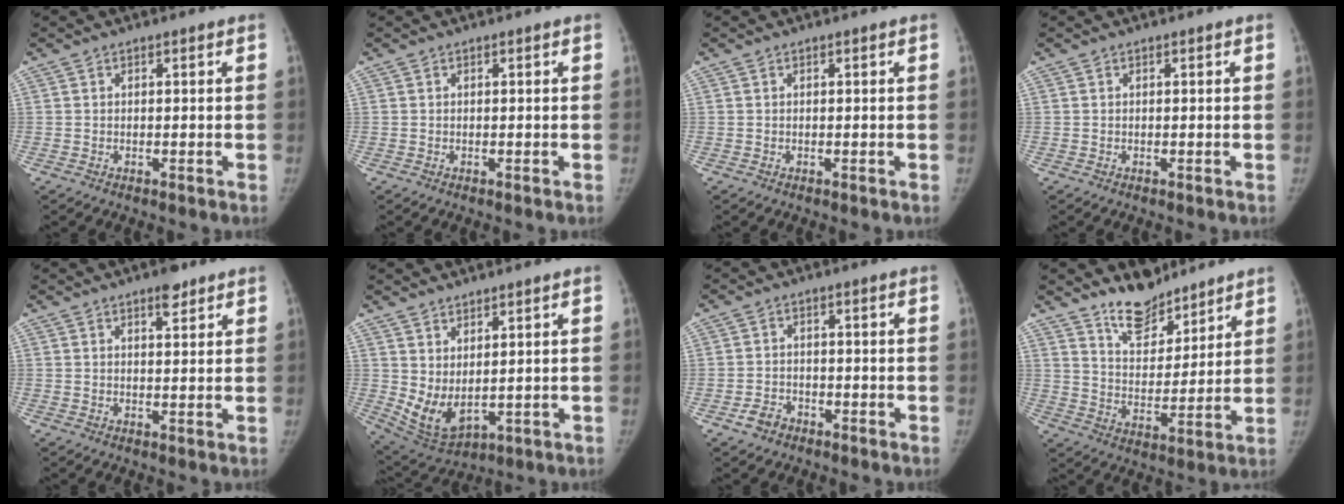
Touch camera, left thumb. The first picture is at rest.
{"total": 0.0}
{"total": 0.0}
{"total": 0.0}
{"total": 3.5, "force": [2.4, 1.3, 2.2], "torque": [-0.021, -0.013, 0.033]}
{"total": 8.1, "force": [1.9, 4.1, 6.8], "torque": [-0.122, -0.026, 0.058]}
{"total": 3.0, "force": [-1.9, 2.2, 0.9], "torque": [-0.012, 0.015, -0.030]}
{"total": 10.5, "force": [8.7, 4.6, 3.6], "torque": [-0.032, -0.068, 0.159]}